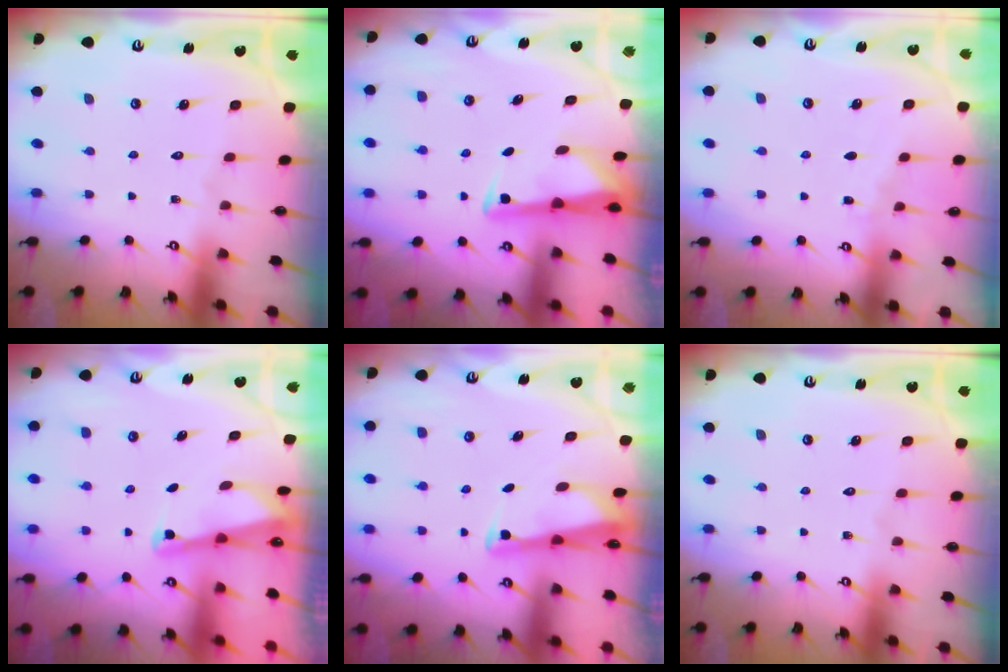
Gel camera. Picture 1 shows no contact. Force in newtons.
{"total": 3.1, "press": 3.1, "slide": 0.3}
{"total": 2.9, "press": 2.9, "slide": 0.4}
{"total": 2.0, "press": 2.0, "slide": 0.3}
{"total": 2.9, "press": 2.9, "slide": 0.3}
{"total": 0.0}